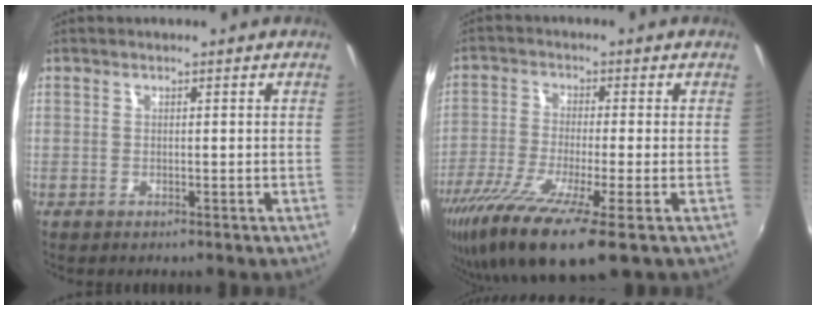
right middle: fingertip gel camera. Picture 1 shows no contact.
{"total": 14.2, "force": [-8.6, 1.4, 11.2], "torque": [-0.237, -0.054, -0.158]}